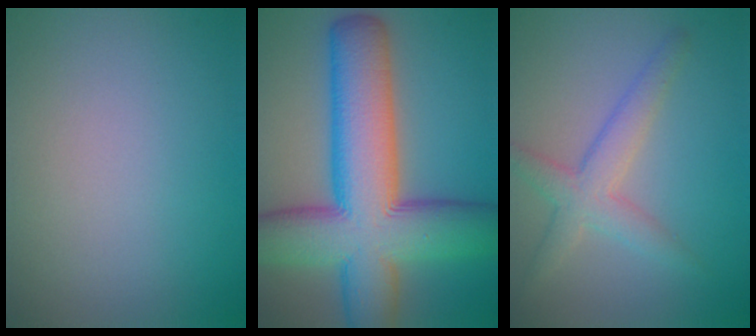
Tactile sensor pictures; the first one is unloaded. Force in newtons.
{"total": 14.2, "press": 14.1, "slide": 0.7}
{"total": 3.6, "press": 3.6, "slide": 0.3}